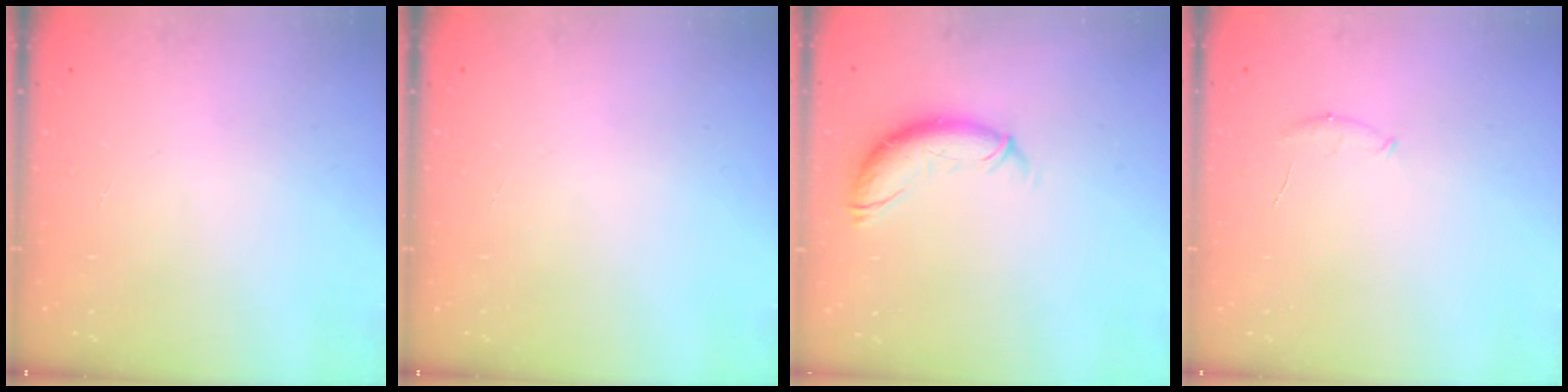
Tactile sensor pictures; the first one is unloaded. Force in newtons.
{"total": 0.0}
{"total": 10.8, "press": 10.6, "slide": 1.8}
{"total": 5.5, "press": 5.4, "slide": 1.3}